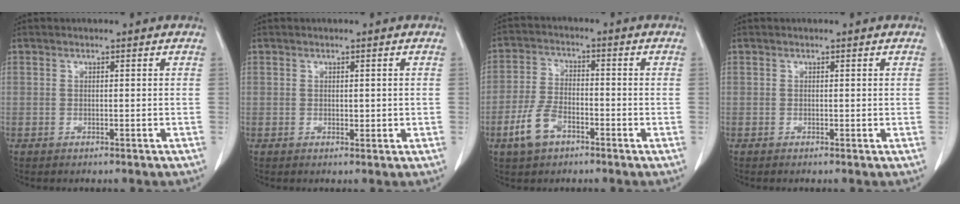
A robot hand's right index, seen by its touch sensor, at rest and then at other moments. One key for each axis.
{"total": 1.2, "fx": 0.1, "fy": 0.8, "fz": 0.9, "tx": -0.008, "ty": -0.001, "tz": 0.003}
{"total": 6.5, "fx": -3.4, "fy": 3.4, "fz": 4.4, "tx": -0.100, "ty": 0.003, "tz": -0.068}
{"total": 0.0}